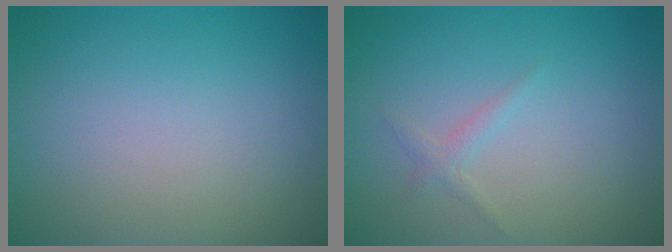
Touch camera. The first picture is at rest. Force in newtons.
{"total": 1.0, "press": 1.0, "slide": 0.0}